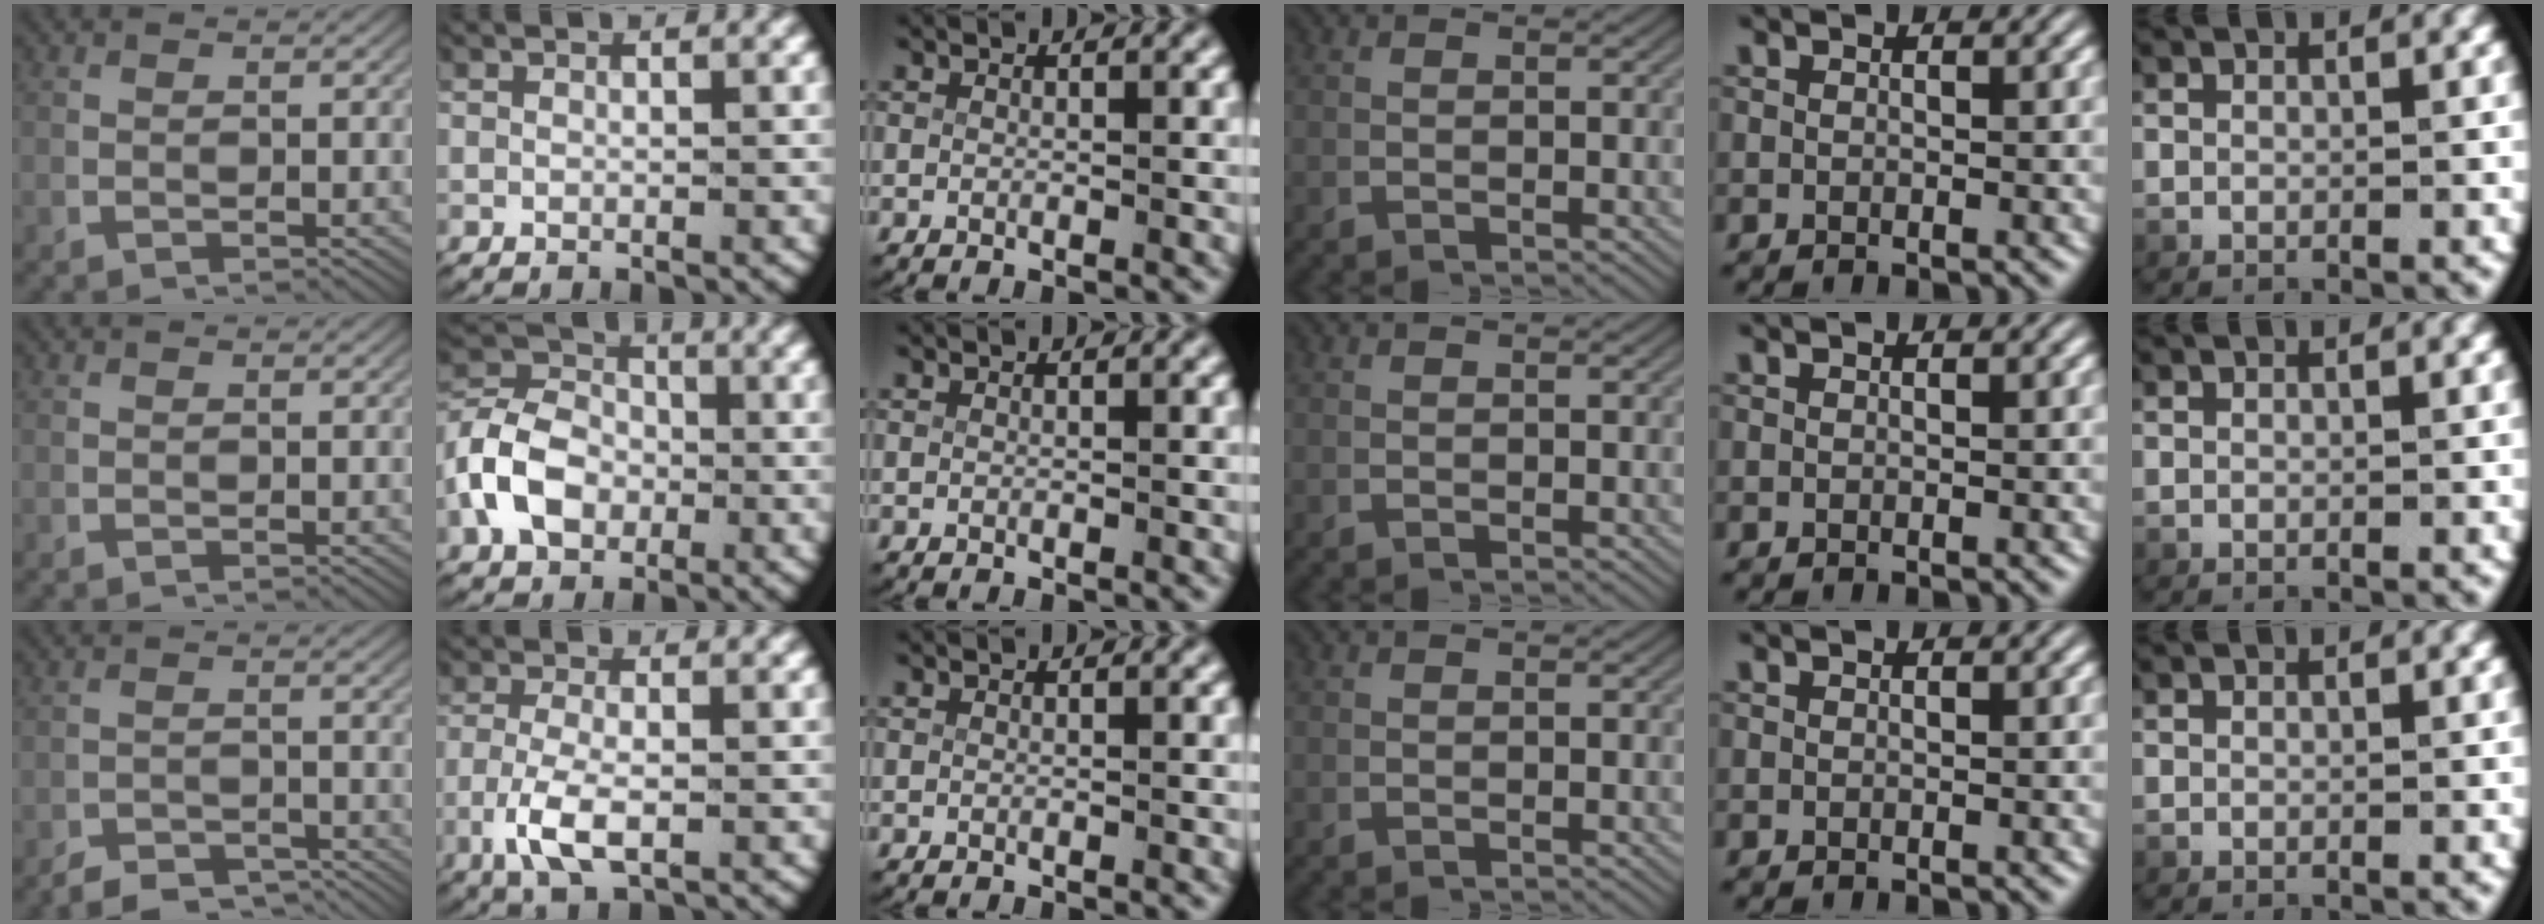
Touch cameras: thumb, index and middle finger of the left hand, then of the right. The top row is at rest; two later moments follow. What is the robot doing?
{"motion": "grasp_and_lifting", "object": "card"}